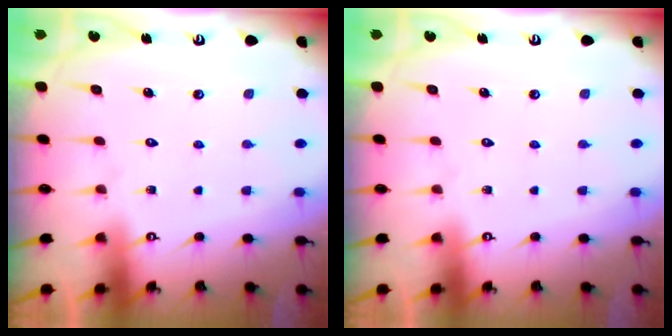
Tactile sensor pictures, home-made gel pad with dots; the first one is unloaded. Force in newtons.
{"total": 0.0}